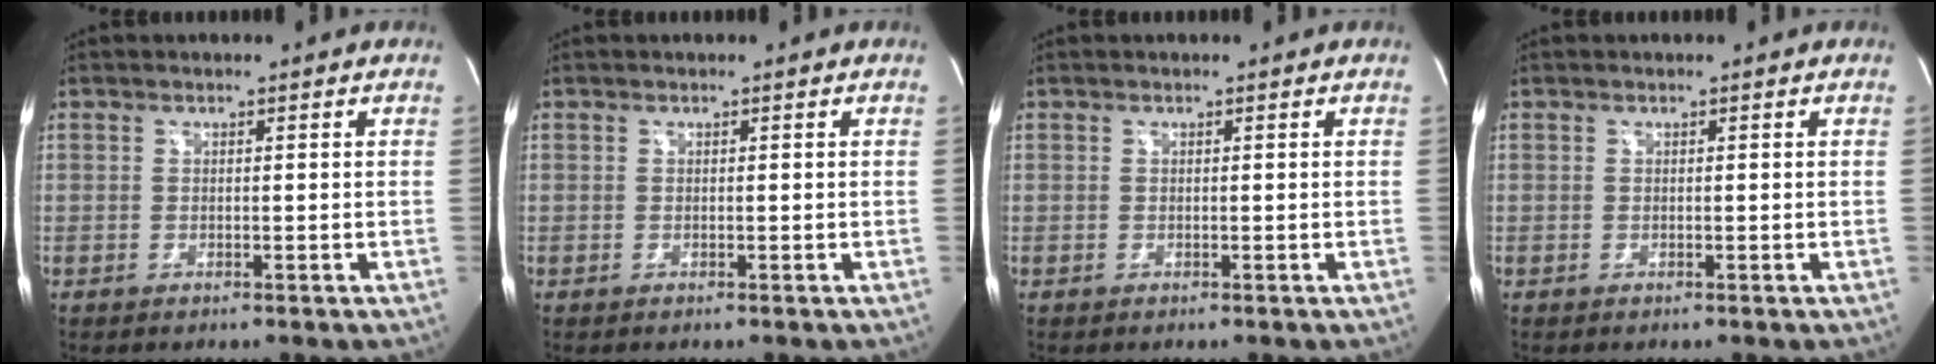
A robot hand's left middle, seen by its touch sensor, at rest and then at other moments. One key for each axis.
{"total": 0.0}
{"total": 0.0}
{"total": 0.0}